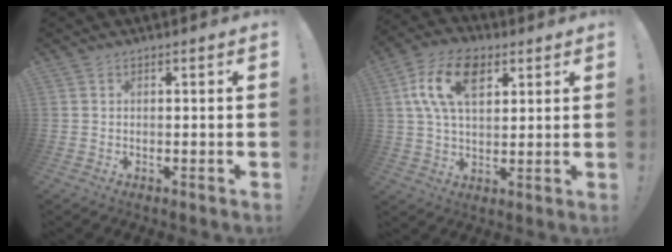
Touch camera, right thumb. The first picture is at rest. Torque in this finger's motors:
{"motor_torque": [0.24, 1.06, 0.30, 0.30, 0.28]}